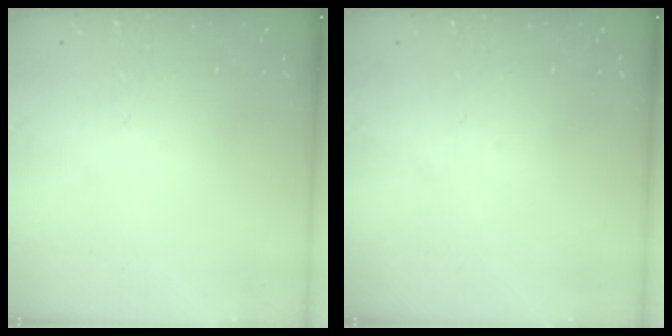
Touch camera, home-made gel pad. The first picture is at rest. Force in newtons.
{"total": 0.0}